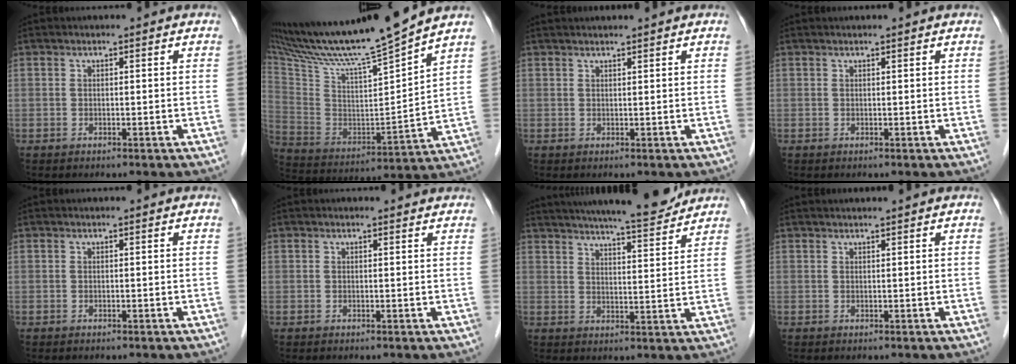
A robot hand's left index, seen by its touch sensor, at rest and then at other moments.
{"total": 20.5, "force": [18.0, -1.2, 9.8], "torque": [-0.179, -0.027, 0.311]}
{"total": 3.6, "force": [3.3, -0.2, 1.5], "torque": [-0.014, 0.029, 0.048]}
{"total": 0.7, "force": [0.7, -0.1, 0.3], "torque": [-0.005, 0.011, 0.014]}
{"total": 0.0}
{"total": 1.3, "force": [1.3, 0.3, 0.1], "torque": [-0.013, 0.001, 0.009]}
{"total": 14.9, "force": [13.5, 0.9, 6.2], "torque": [-0.098, 0.001, 0.187]}
{"total": 2.4, "force": [2.2, -0.2, 1.0], "torque": [-0.008, 0.022, 0.035]}